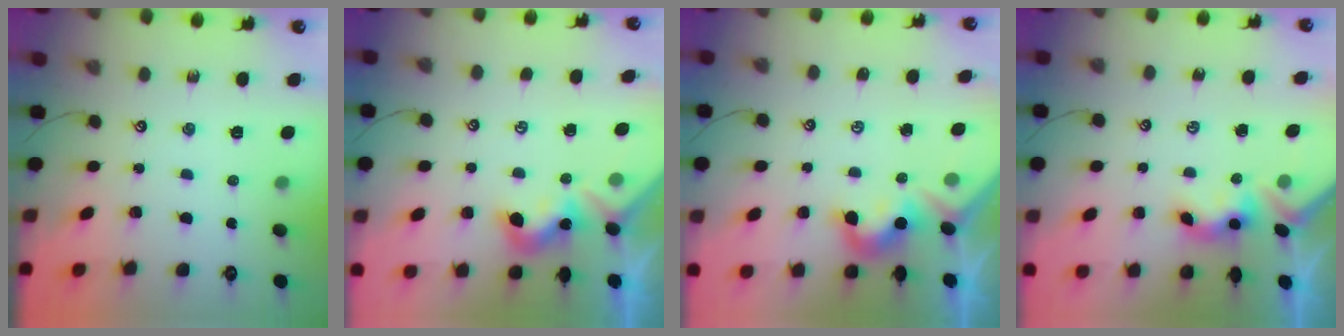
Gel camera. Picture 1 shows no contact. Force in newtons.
{"total": 1.7, "press": 1.7, "slide": 0.2}
{"total": 5.5, "press": 5.4, "slide": 0.9}
{"total": 3.0, "press": 2.9, "slide": 0.6}